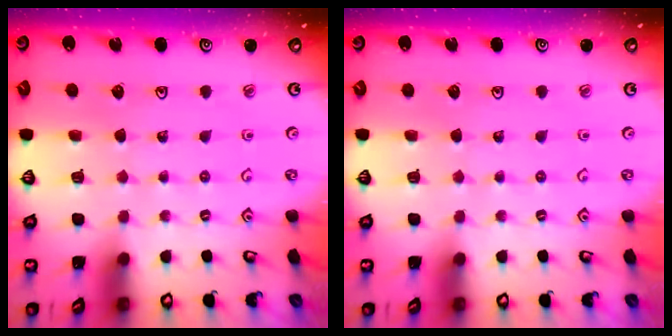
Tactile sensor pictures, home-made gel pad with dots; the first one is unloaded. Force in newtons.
{"total": 0.0}